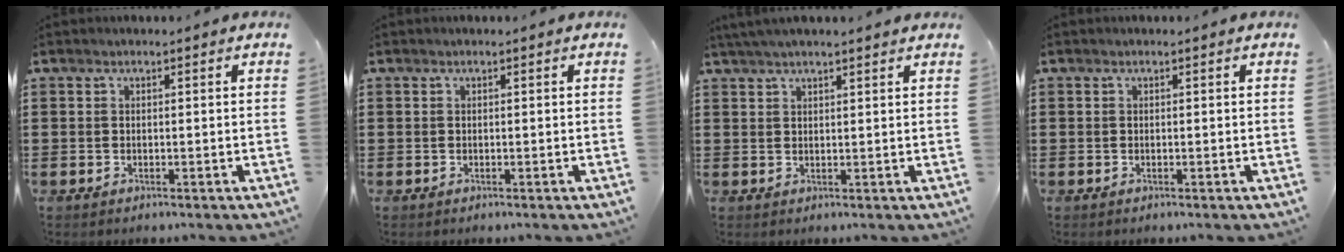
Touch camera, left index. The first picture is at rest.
{"total": 0.0}
{"total": 2.4, "force": [2.0, 0.2, 1.3], "torque": [-0.029, 0.003, 0.038]}
{"total": 0.0}